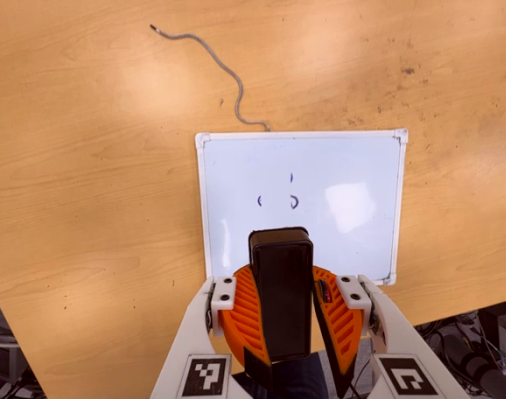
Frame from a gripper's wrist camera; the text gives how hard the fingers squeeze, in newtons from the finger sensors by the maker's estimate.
{"total": 10.7, "left": 10.3, "right": 11.0}